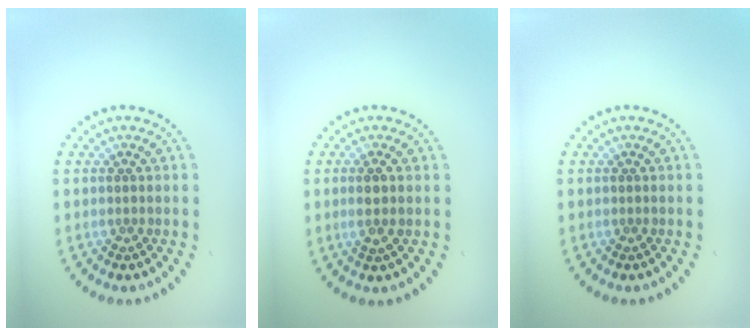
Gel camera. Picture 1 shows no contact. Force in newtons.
{"total": 1.3, "press": 1.2, "slide": 0.6}
{"total": 0.0}